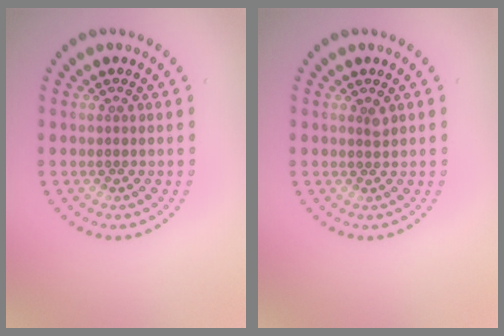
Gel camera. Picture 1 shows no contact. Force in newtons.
{"total": 0.8, "press": 0.6, "slide": 0.6}